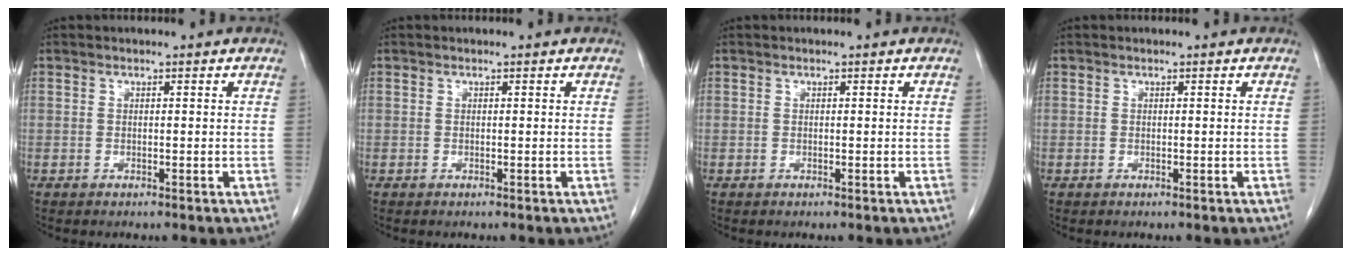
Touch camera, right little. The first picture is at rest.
{"total": 0.0}
{"total": 0.0}
{"total": 0.0}